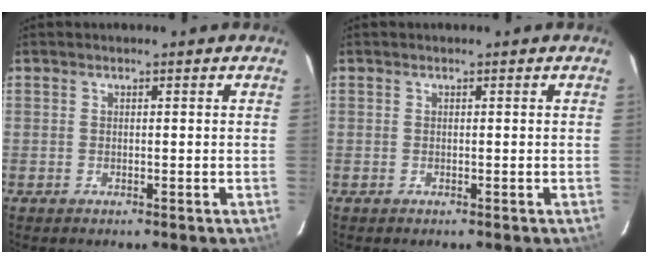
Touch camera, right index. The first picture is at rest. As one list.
[{"total": 0.0}]